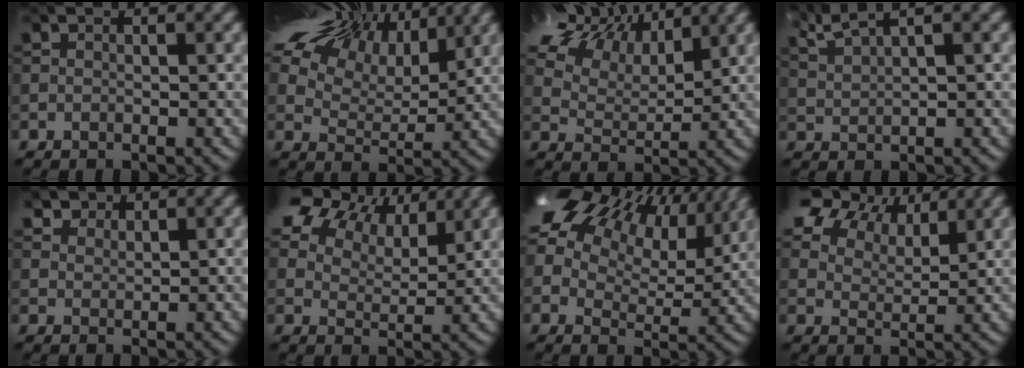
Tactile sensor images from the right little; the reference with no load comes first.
{"total": 16.0, "force": [9.7, 8.5, 9.5], "torque": [-0.209, 0.056, 0.170]}
{"total": 11.5, "force": [7.8, 5.8, 6.2], "torque": [-0.157, 0.029, 0.150]}
{"total": 2.6, "force": [2.2, -0.3, 1.4], "torque": [-0.057, 0.004, 0.072]}
{"total": 1.3, "force": [1.2, -0.1, -0.6], "torque": [-0.012, -0.019, 0.063]}
{"total": 8.6, "force": [6.4, 4.2, 3.9], "torque": [-0.114, 0.008, 0.124]}
{"total": 16.7, "force": [9.2, 9.7, 10.1], "torque": [-0.230, 0.054, 0.176]}
{"total": 7.5, "force": [5.8, 3.3, 3.3], "torque": [-0.103, 0.007, 0.115]}